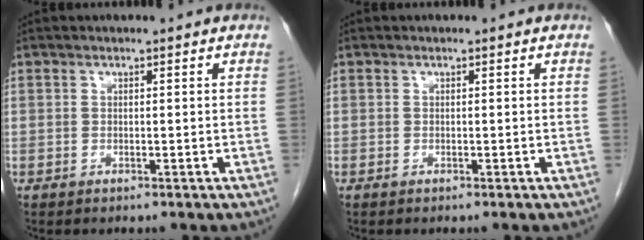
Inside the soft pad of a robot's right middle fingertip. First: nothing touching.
{"total": 0.0}